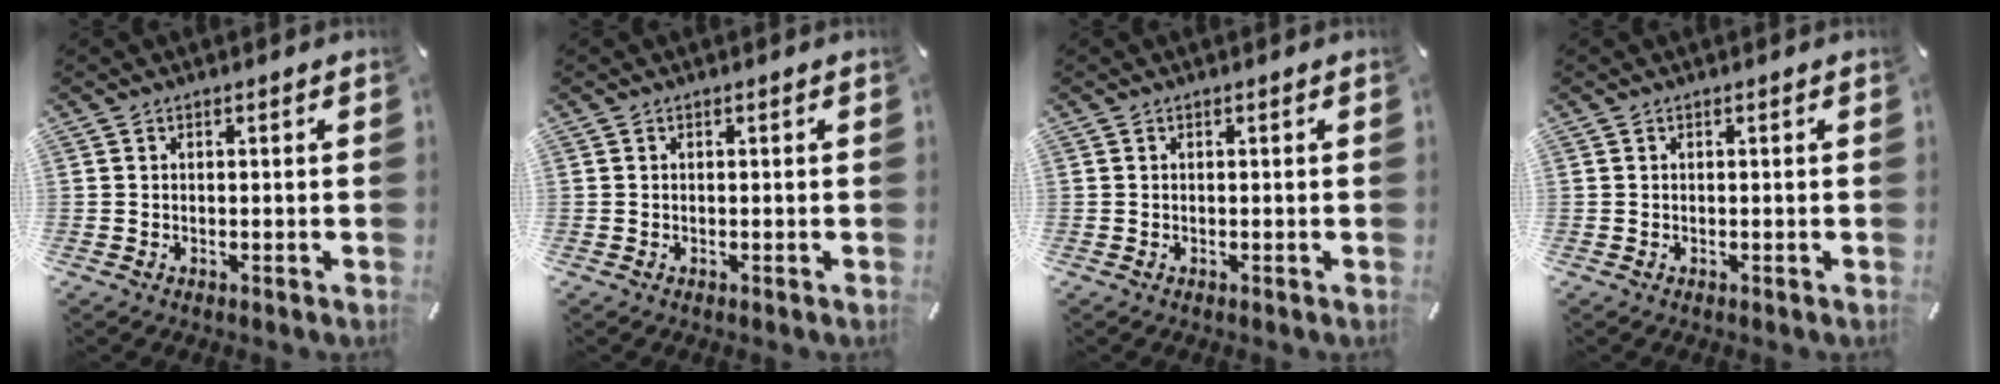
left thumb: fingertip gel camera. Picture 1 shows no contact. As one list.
[{"total": 0.0}, {"total": 0.0}, {"total": 0.0}]